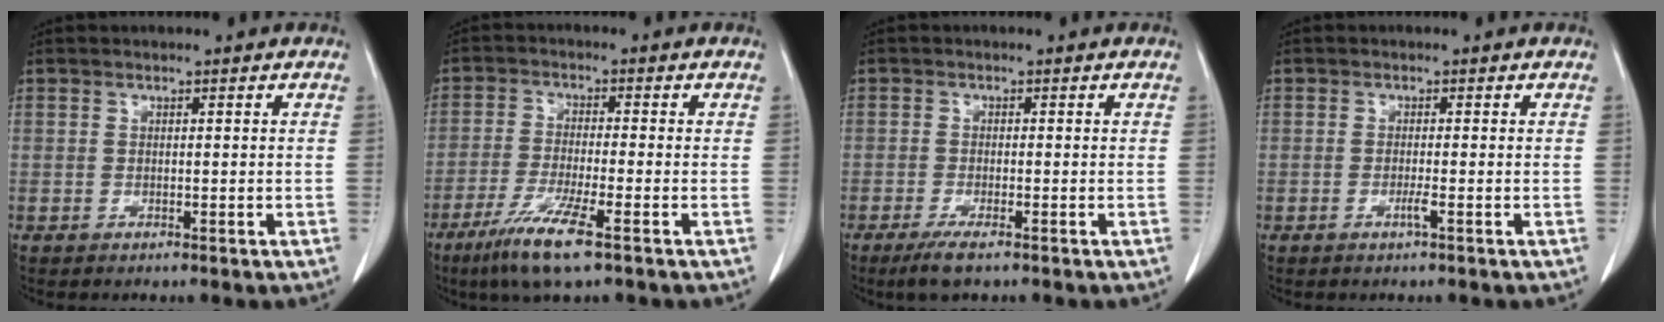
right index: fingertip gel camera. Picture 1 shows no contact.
{"total": 8.1, "force": [-4.8, 0.2, 6.5], "torque": [-0.133, -0.022, -0.089]}
{"total": 3.3, "force": [-2.1, 0.3, 2.4], "torque": [-0.047, -0.008, -0.038]}
{"total": 1.2, "force": [-0.6, -0.2, 1.1], "torque": [-0.023, -0.002, -0.011]}